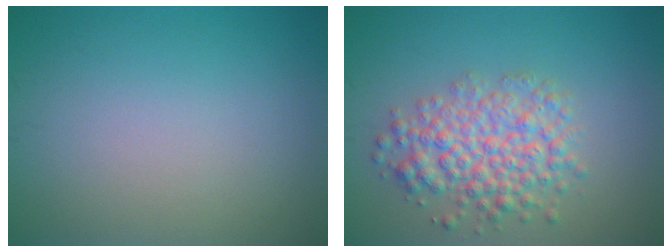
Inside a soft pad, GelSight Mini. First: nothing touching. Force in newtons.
{"total": 5.1, "press": 5.1, "slide": 0.2}